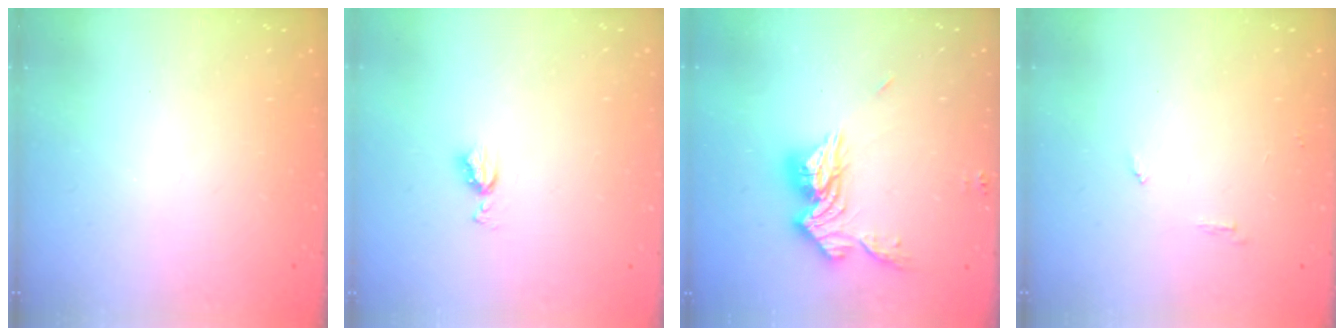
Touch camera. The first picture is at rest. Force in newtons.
{"total": 4.8, "press": 4.7, "slide": 0.5}
{"total": 14.1, "press": 14.1, "slide": 1.2}
{"total": 3.9, "press": 3.9, "slide": 0.4}